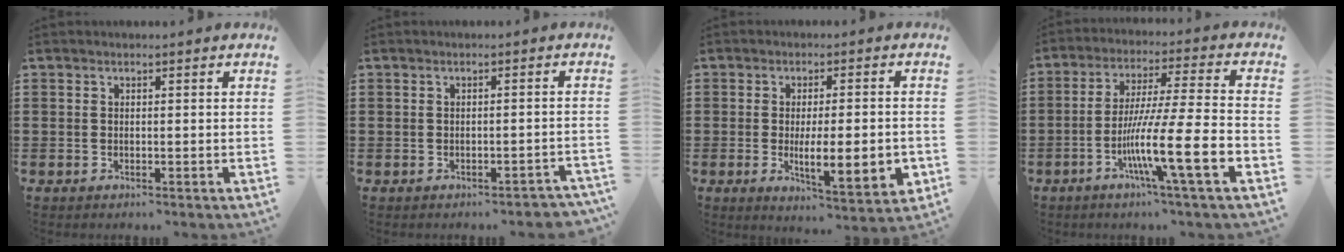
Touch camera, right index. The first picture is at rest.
{"total": 1.2, "force": [-1.1, 0.2, 0.4], "torque": [-0.011, -0.001, -0.022]}
{"total": 8.5, "force": [-1.6, 2.3, 8.0], "torque": [-0.124, -0.012, -0.024]}
{"total": 13.5, "force": [-5.4, 0.7, 12.4], "torque": [-0.231, -0.003, -0.102]}